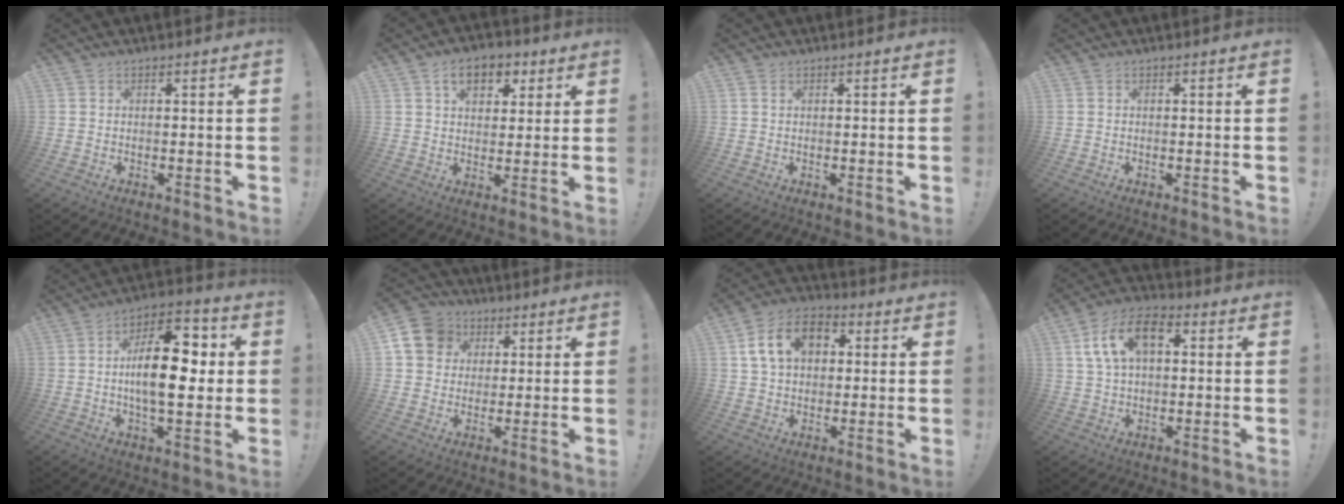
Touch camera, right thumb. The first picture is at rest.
{"total": 9.5, "force": [4.4, 6.3, 5.6], "torque": [-0.070, -0.009, 0.079]}
{"total": 0.9, "force": [0.6, 0.4, 0.6], "torque": [-0.005, -0.003, 0.009]}
{"total": 0.0}
{"total": 18.2, "force": [0.4, 8.8, 15.9], "torque": [-0.245, 0.005, 0.001]}
{"total": 12.2, "force": [4.0, 10.5, 4.8], "torque": [-0.076, -0.009, 0.082]}
{"total": 13.3, "force": [4.0, 9.7, 8.1], "torque": [-0.131, 0.003, 0.081]}
{"total": 13.8, "force": [4.2, 8.5, 10.1], "torque": [-0.185, 0.007, 0.079]}